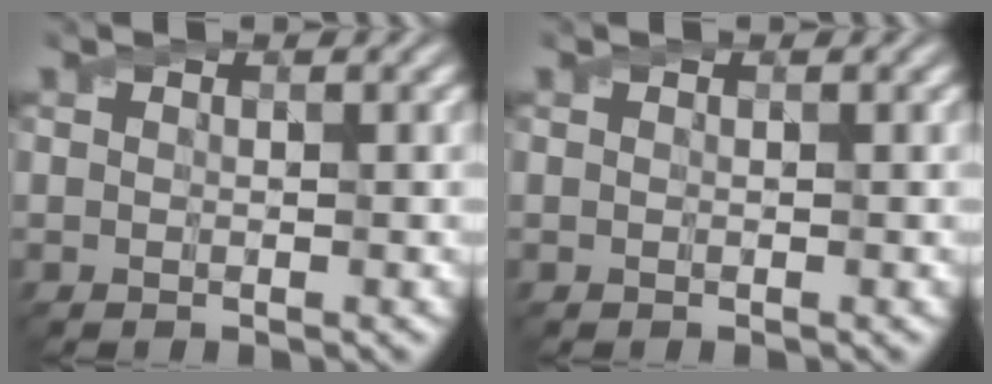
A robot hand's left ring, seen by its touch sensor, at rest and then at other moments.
{"total": 0.0}